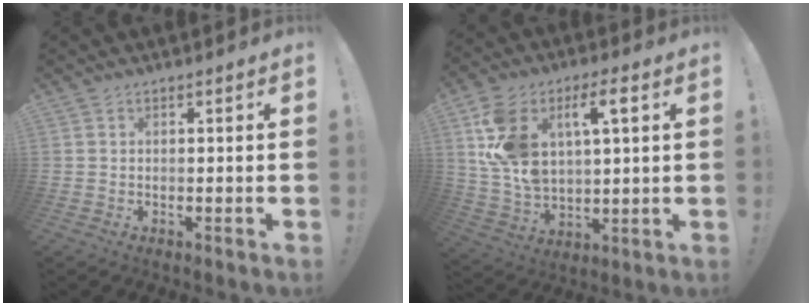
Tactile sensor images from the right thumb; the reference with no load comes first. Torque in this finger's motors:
{"motor_torque": [1.55, 2.10, 1.46, 0.79, 0.34]}